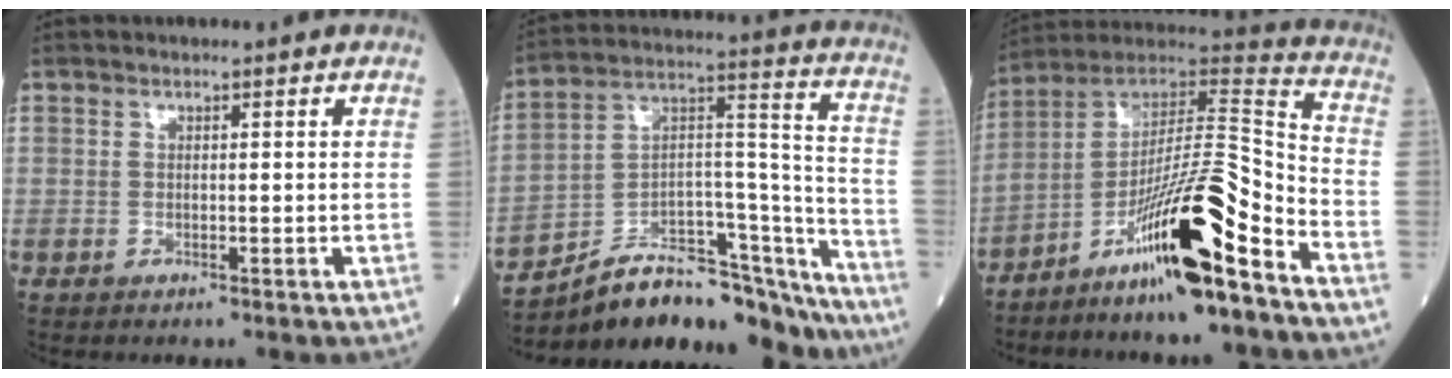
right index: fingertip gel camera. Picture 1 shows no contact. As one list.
[{"total": 24.1, "force": [-21.2, 6.1, 9.7], "torque": [-0.115, 0.046, -0.322]}, {"total": 18.5, "force": [-10.8, 1.6, 14.9], "torque": [-0.251, 0.006, -0.183]}]